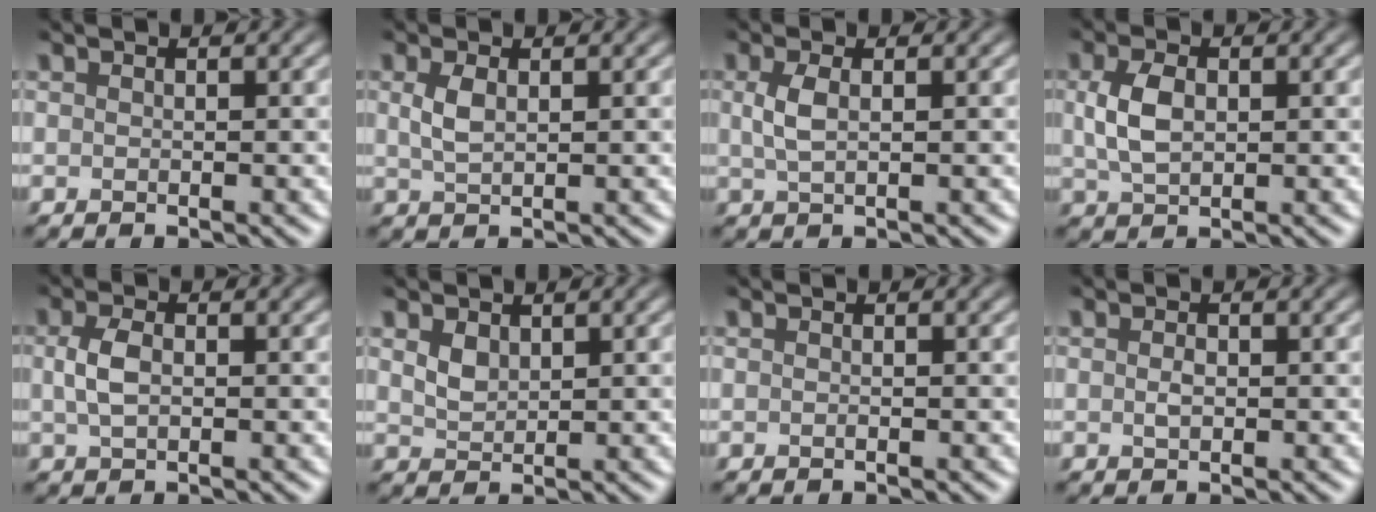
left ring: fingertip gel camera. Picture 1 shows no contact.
{"total": 1.8, "force": [0.5, 0.8, 1.6], "torque": [-0.038, 0.001, 0.012]}
{"total": 2.0, "force": [0.4, 0.7, 1.9], "torque": [-0.042, 0.003, 0.008]}
{"total": 3.3, "force": [0.4, 2.0, 2.6], "torque": [-0.061, 0.002, 0.011]}
{"total": 2.3, "force": [0.1, 1.2, 1.9], "torque": [-0.047, 0.002, 0.000]}
{"total": 1.6, "force": [0.9, 0.9, 0.9], "torque": [-0.021, -0.001, 0.023]}
{"total": 0.0}
{"total": 0.7, "force": [0.0, 0.4, 0.6], "torque": [-0.013, -0.002, 0.000]}